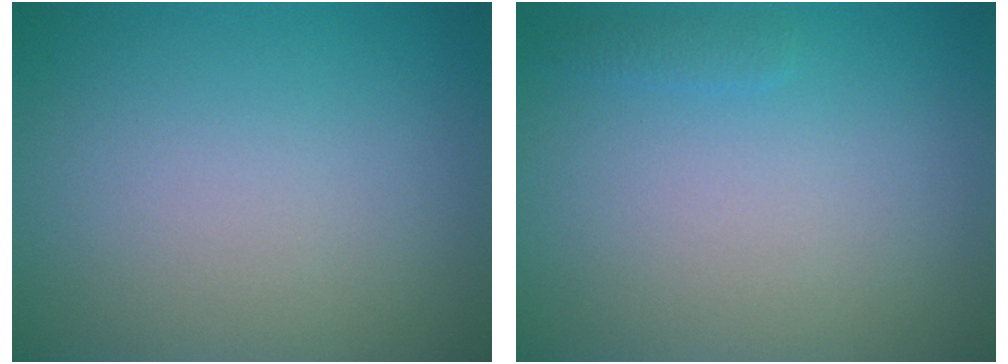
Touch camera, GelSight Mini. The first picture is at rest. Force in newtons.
{"total": 0.7, "press": 0.7, "slide": 0.1}